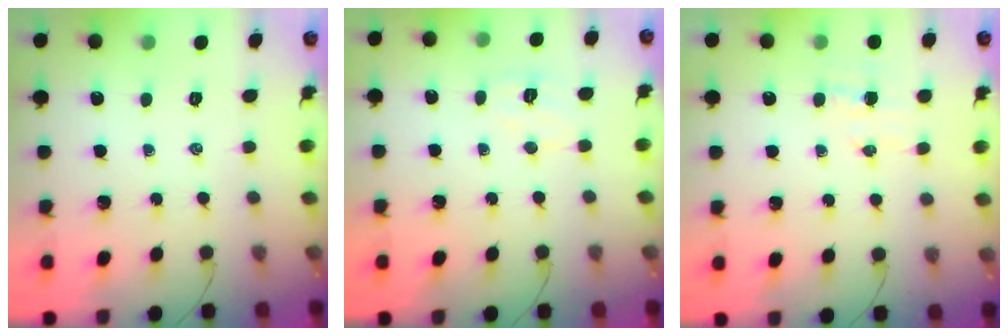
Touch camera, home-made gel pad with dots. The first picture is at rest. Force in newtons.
{"total": 4.8, "press": 4.6, "slide": 1.1}
{"total": 4.5, "press": 4.4, "slide": 0.8}